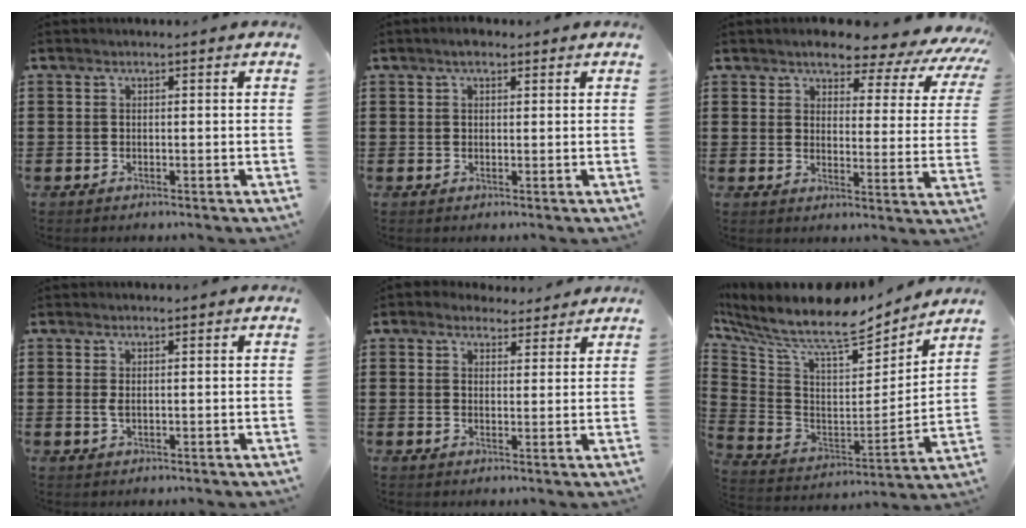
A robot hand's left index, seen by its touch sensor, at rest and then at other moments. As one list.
[{"total": 1.8, "force": [1.3, 0.8, 0.9], "torque": [-0.020, 0.004, 0.025]}, {"total": 4.9, "force": [4.4, 1.0, 1.9], "torque": [-0.045, -0.034, 0.068]}, {"total": 1.3, "force": [0.4, 0.3, 1.2], "torque": [-0.032, -0.001, 0.005]}, {"total": 3.6, "force": [3.2, 1.4, 0.5], "torque": [-0.020, -0.004, 0.061]}, {"total": 10.0, "force": [8.4, 2.2, 4.8], "torque": [-0.124, -0.071, 0.140]}]